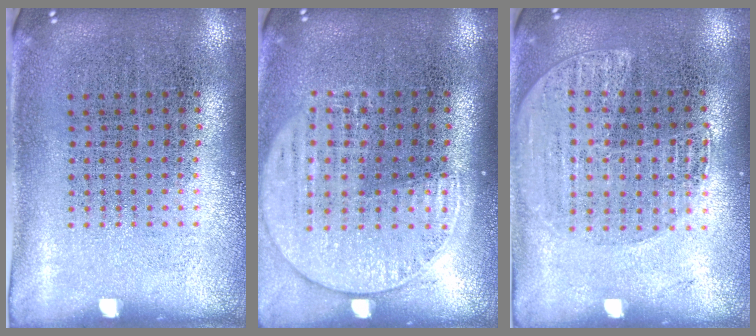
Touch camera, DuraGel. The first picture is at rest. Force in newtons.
{"total": 1.5, "press": 1.4, "slide": 0.6}
{"total": 1.3, "press": 1.3, "slide": 0.2}